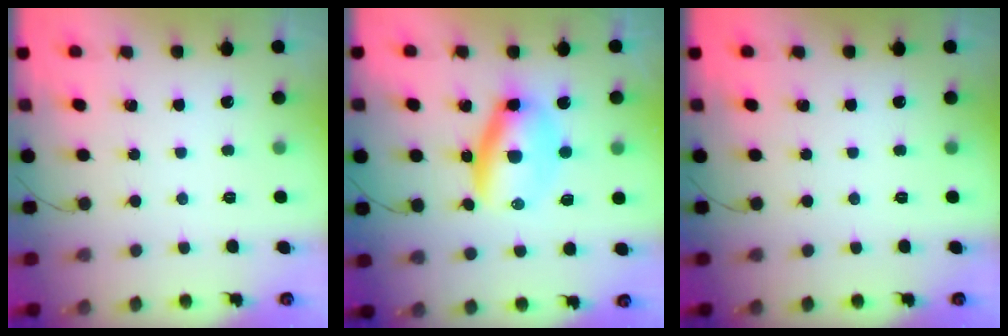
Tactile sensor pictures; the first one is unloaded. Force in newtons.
{"total": 8.4, "press": 8.1, "slide": 2.0}
{"total": 0.0}